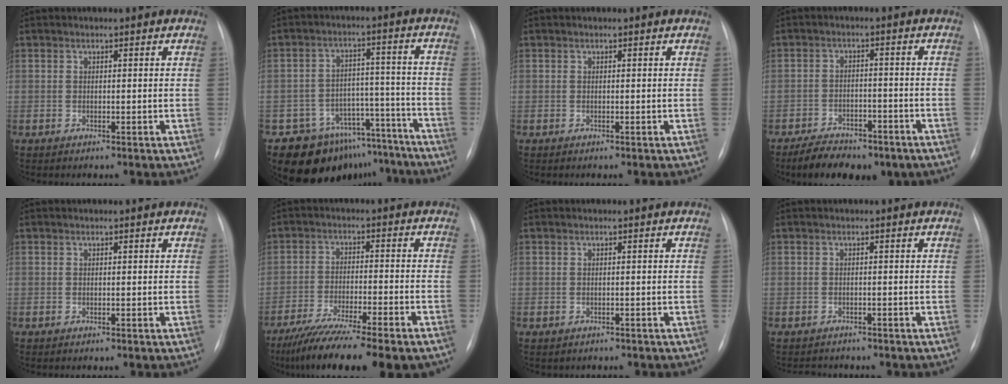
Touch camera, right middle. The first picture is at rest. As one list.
[{"total": 14.5, "force": [-11.9, 8.1, 1.9], "torque": [-0.012, 0.061, -0.158]}, {"total": 0.0}, {"total": 11.0, "force": [-8.2, 4.7, 5.6], "torque": [-0.081, 0.004, -0.118]}, {"total": 0.0}, {"total": 15.7, "force": [-12.4, 0.9, 9.6], "torque": [-0.147, -0.043, -0.196]}, {"total": 1.5, "force": [-1.3, 0.8, 0.2], "torque": [-0.008, 0.002, -0.013]}, {"total": 2.4, "force": [-2.3, 0.9, -0.1], "torque": [0.002, -0.003, -0.032]}]